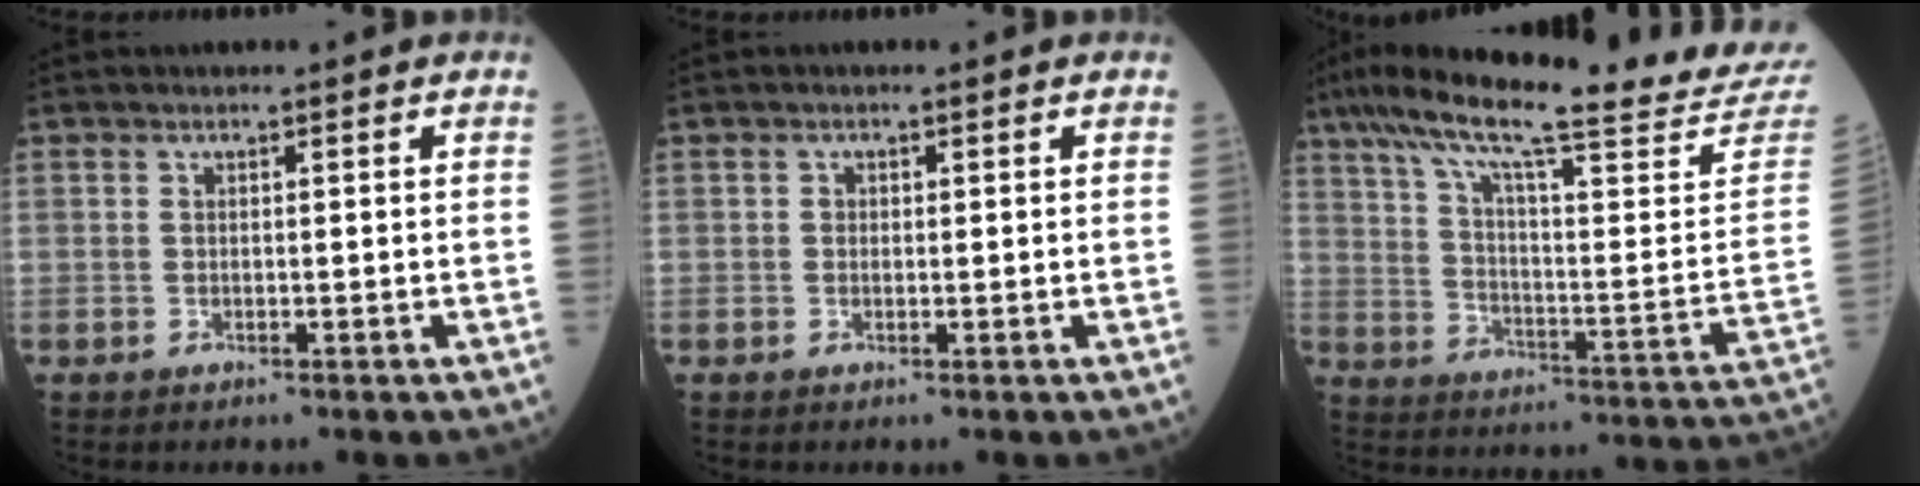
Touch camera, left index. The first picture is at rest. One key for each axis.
{"total": 0.6, "fx": 0.1, "fy": 0.5, "fz": 0.3, "tx": -0.004, "ty": 0.002, "tz": 0.001}
{"total": 28.9, "fx": 25.5, "fy": 0.9, "fz": 13.6, "tx": -0.229, "ty": -0.071, "tz": 0.336}